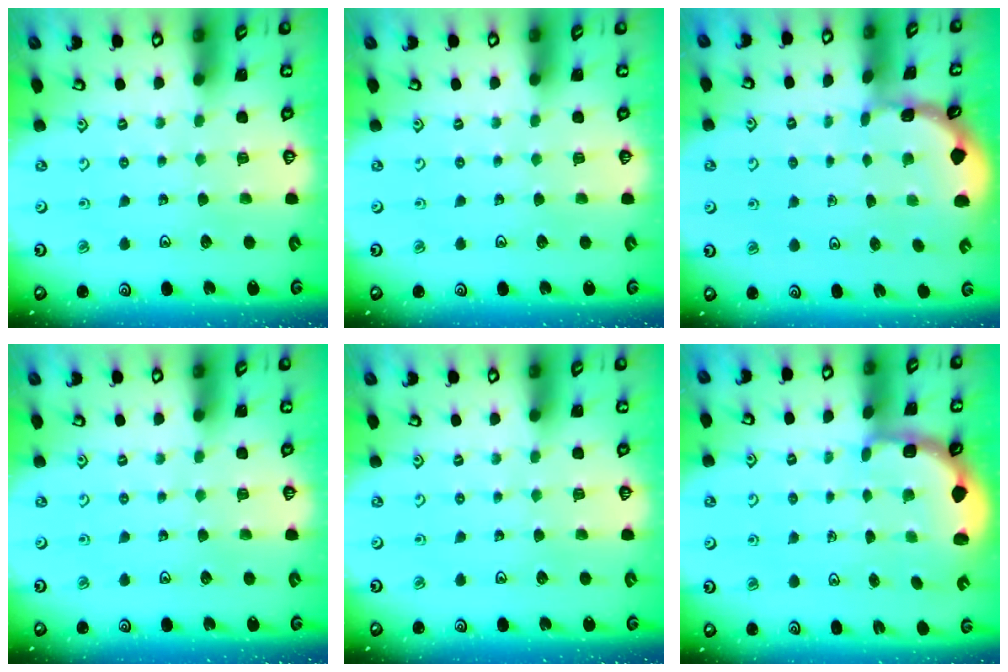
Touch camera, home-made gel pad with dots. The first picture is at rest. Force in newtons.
{"total": 0.0}
{"total": 1.1, "press": 1.0, "slide": 0.1}
{"total": 0.0}
{"total": 0.0}
{"total": 2.6, "press": 2.3, "slide": 1.3}